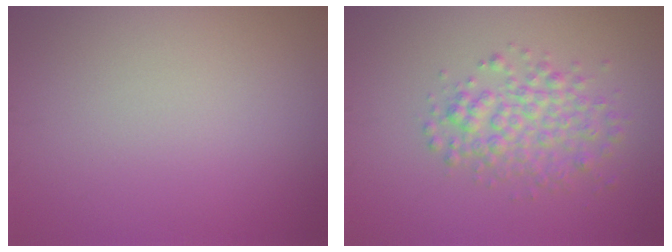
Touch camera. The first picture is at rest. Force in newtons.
{"total": 3.6, "press": 3.6, "slide": 0.1}